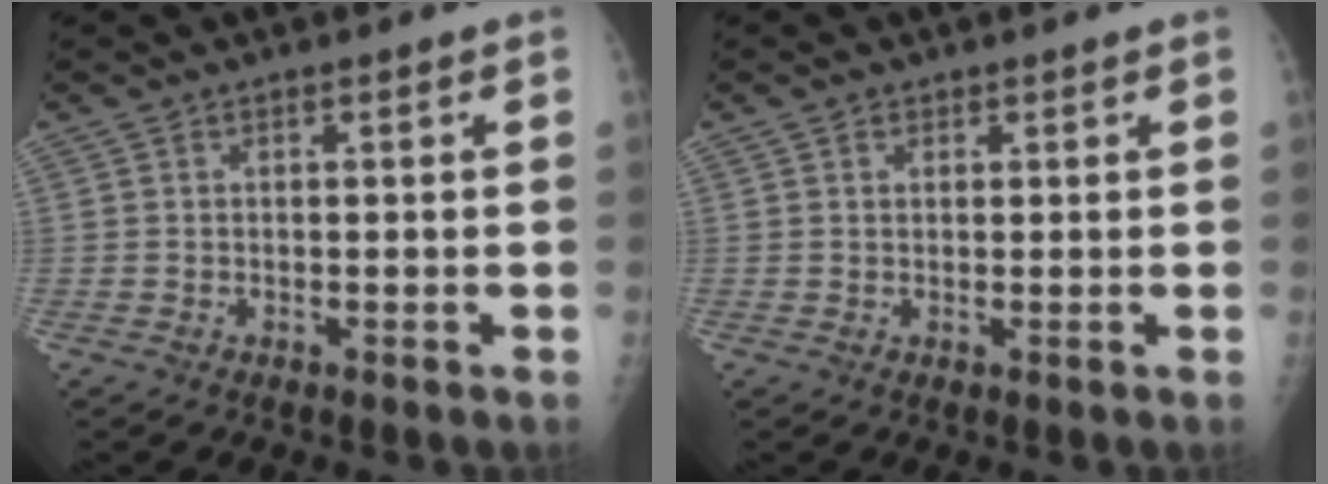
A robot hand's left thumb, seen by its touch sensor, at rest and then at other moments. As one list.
[{"total": 1.4, "force": [0.7, 1.1, 0.3], "torque": [0.007, 0.000, 0.009]}]